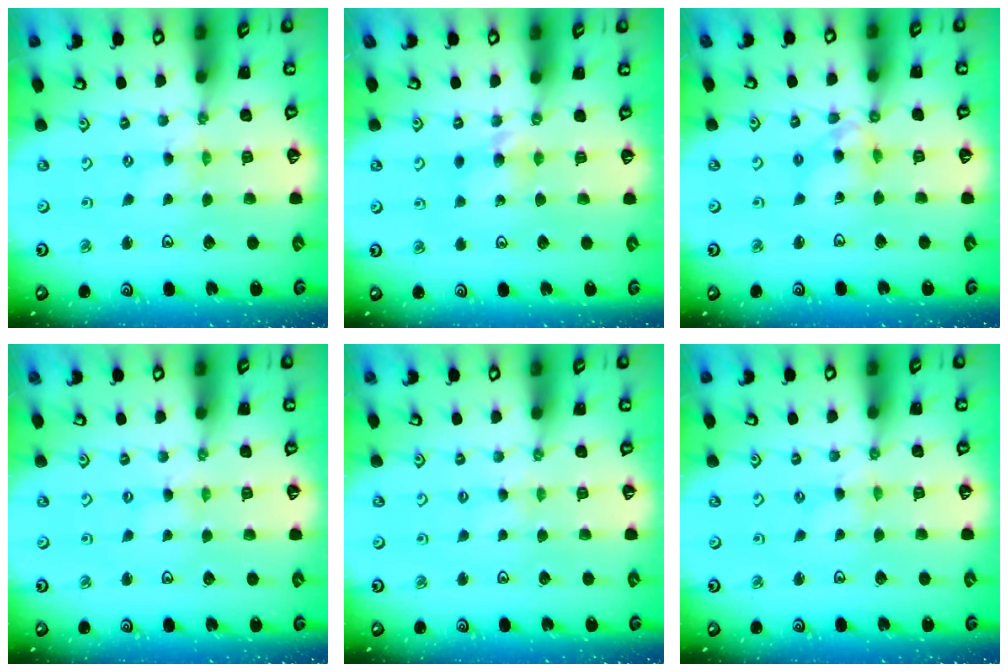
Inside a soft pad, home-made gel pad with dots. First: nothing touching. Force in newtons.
{"total": 6.0, "press": 5.9, "slide": 1.0}
{"total": 8.7, "press": 8.6, "slide": 0.7}
{"total": 1.3, "press": 1.3, "slide": 0.3}
{"total": 1.8, "press": 1.7, "slide": 0.3}
{"total": 0.6, "press": 0.6, "slide": 0.2}